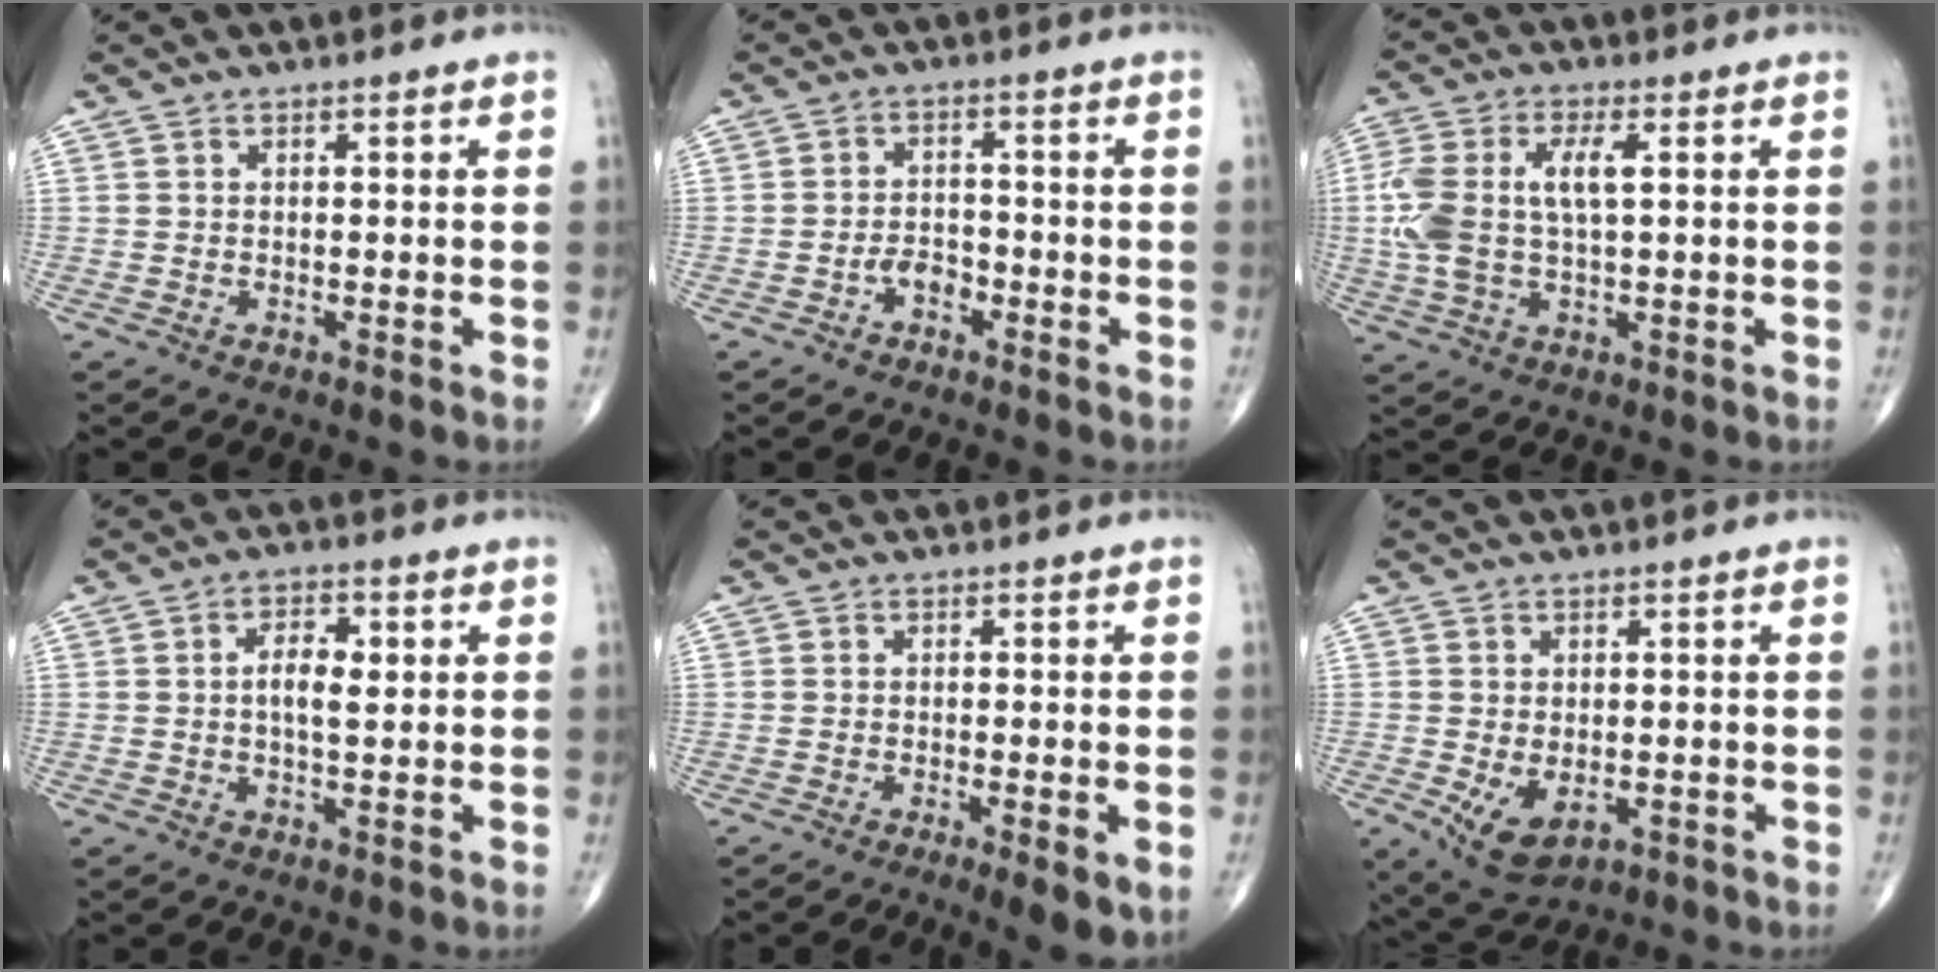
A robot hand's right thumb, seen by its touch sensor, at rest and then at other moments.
{"total": 3.3, "force": [-1.8, 2.1, 1.8], "torque": [-0.017, 0.017, -0.034]}
{"total": 11.8, "force": [1.5, 5.4, 10.4], "torque": [-0.247, 0.014, 0.031]}
{"total": 5.2, "force": [0.6, 2.4, 4.5], "torque": [-0.071, 0.004, 0.005]}
{"total": 5.5, "force": [-2.1, 1.3, 4.9], "torque": [-0.075, -0.011, -0.030]}
{"total": 7.0, "force": [-1.9, 4.2, 5.2], "torque": [-0.085, -0.008, -0.019]}